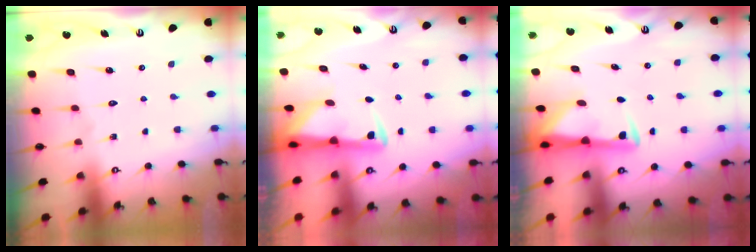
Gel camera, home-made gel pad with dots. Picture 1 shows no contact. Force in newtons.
{"total": 3.0, "press": 3.0, "slide": 0.7}
{"total": 2.8, "press": 2.7, "slide": 0.6}